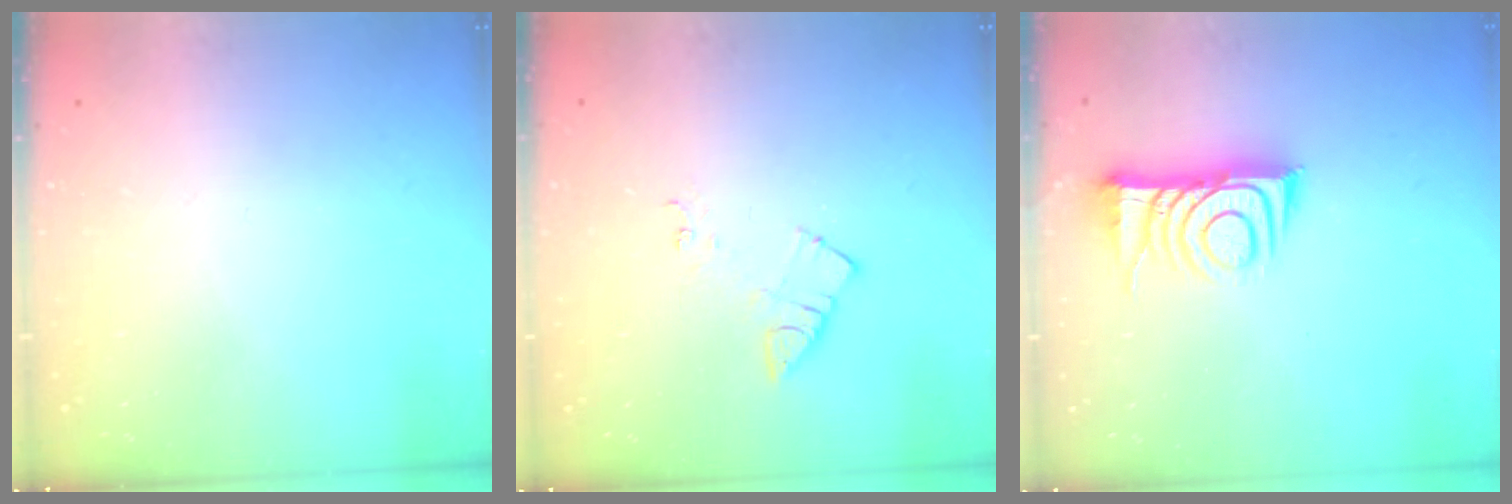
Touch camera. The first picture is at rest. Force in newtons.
{"total": 5.2, "press": 5.2, "slide": 0.7}
{"total": 9.7, "press": 9.7, "slide": 0.9}